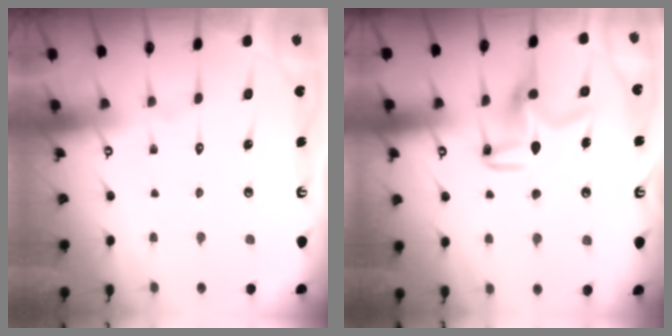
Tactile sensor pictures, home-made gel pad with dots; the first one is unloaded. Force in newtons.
{"total": 10.2, "press": 10.2, "slide": 0.5}